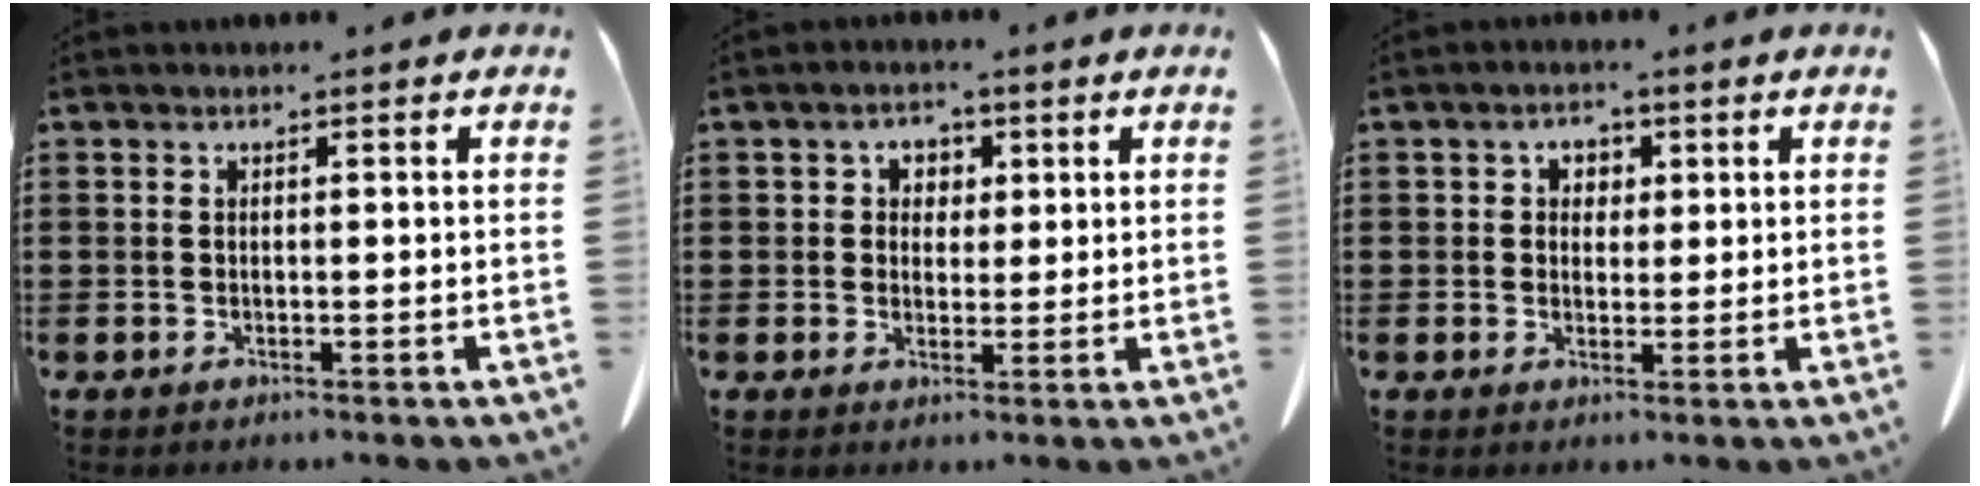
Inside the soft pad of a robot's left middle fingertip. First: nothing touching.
{"total": 2.8, "force": [0.9, 2.5, 0.8], "torque": [-0.020, 0.008, 0.012]}
{"total": 2.5, "force": [0.8, 2.2, 0.9], "torque": [-0.020, 0.007, 0.009]}